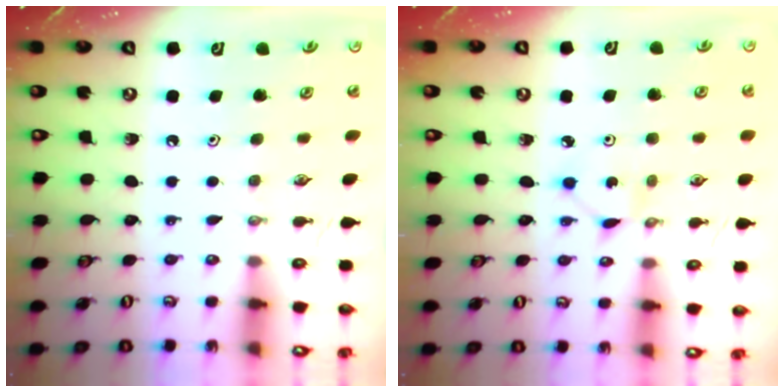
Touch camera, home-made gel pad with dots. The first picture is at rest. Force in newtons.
{"total": 1.8, "press": 1.7, "slide": 0.3}